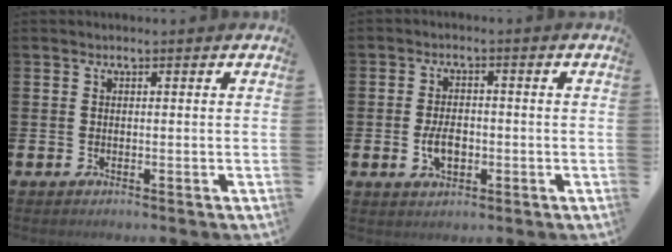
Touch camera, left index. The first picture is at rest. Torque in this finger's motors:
{"motor_torque": [0.64, -0.06, 0.09, 0.13]}